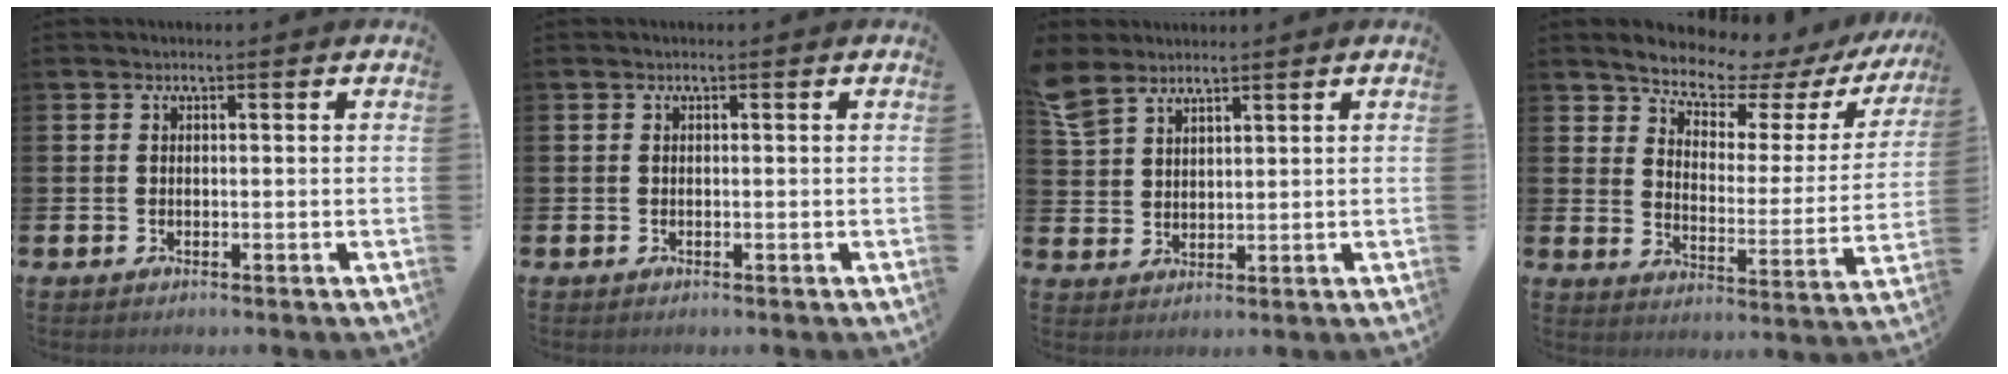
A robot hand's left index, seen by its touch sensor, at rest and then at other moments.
{"total": 0.0}
{"total": 5.1, "force": [4.5, 2.0, 0.9], "torque": [-0.017, -0.019, 0.084]}
{"total": 7.5, "force": [6.8, 2.2, 2.4], "torque": [-0.065, -0.054, 0.112]}